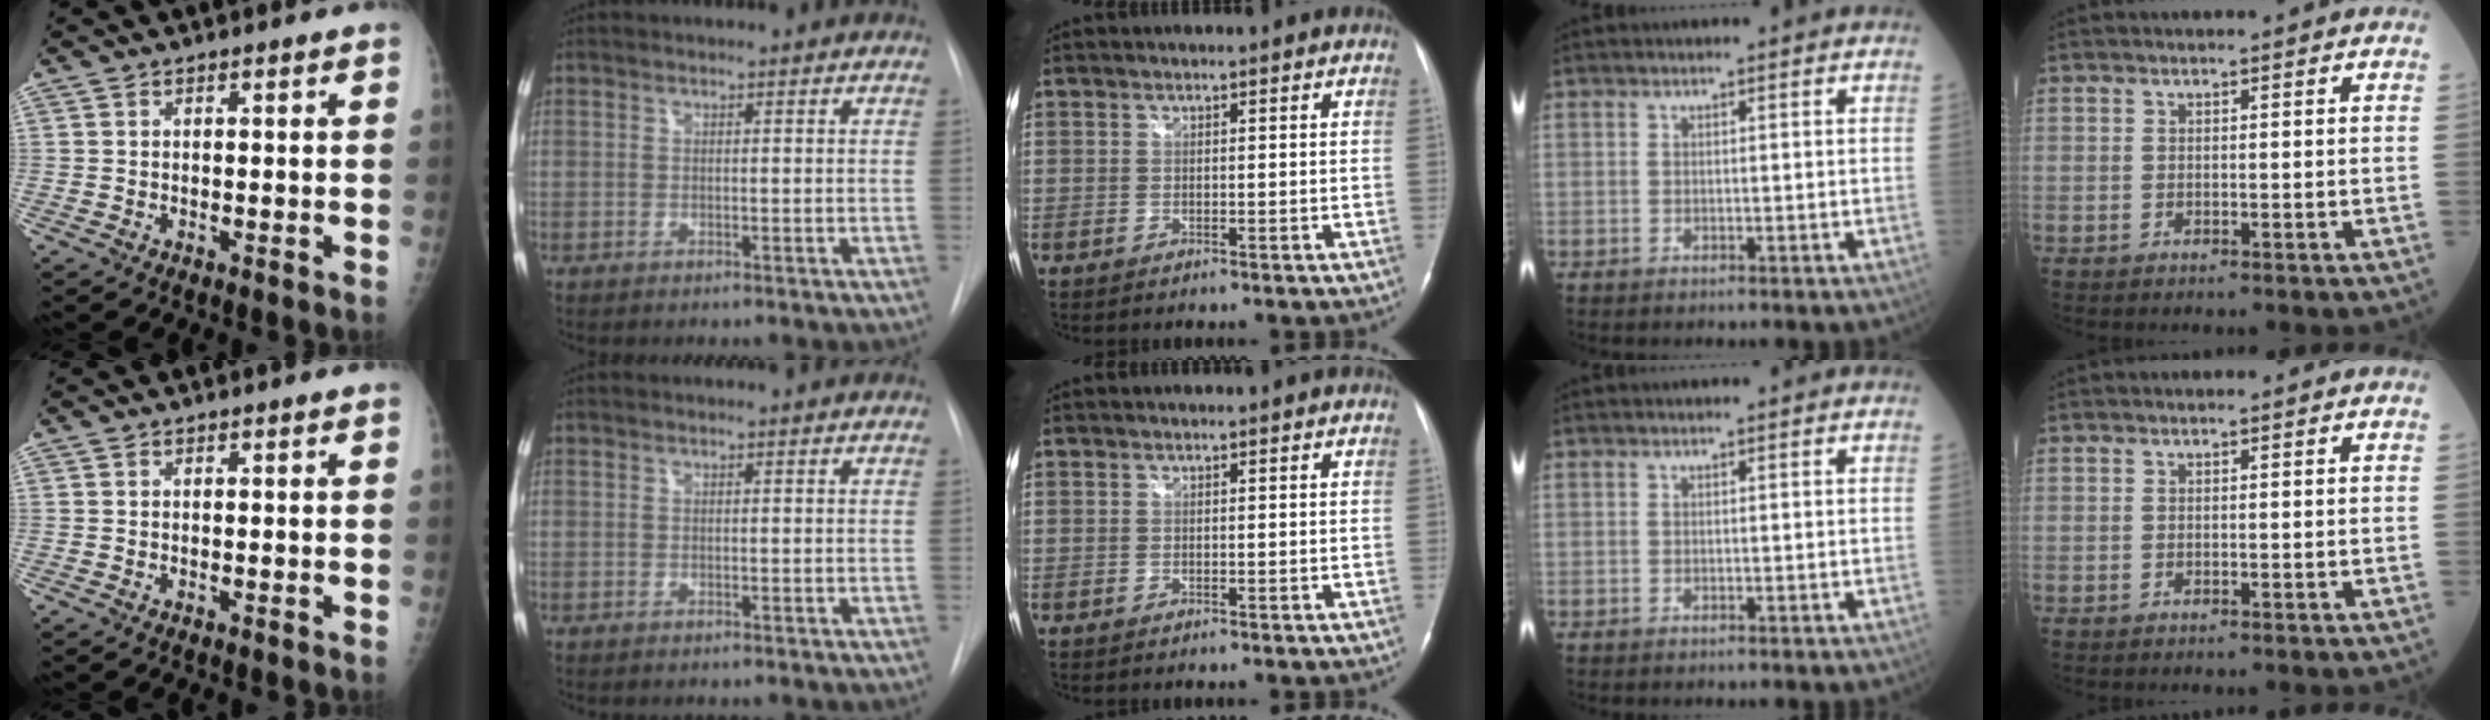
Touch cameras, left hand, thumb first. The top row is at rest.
{}